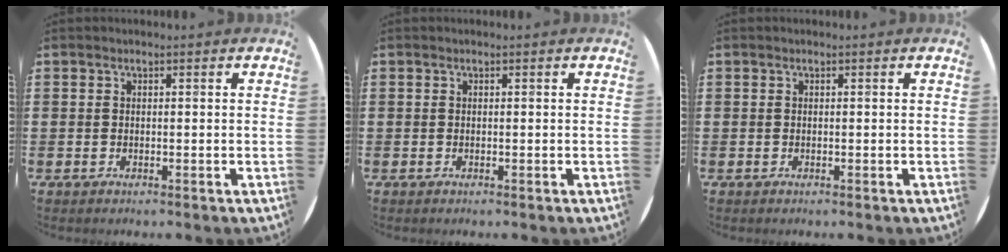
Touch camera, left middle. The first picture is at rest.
{"total": 0.0}
{"total": 0.0}